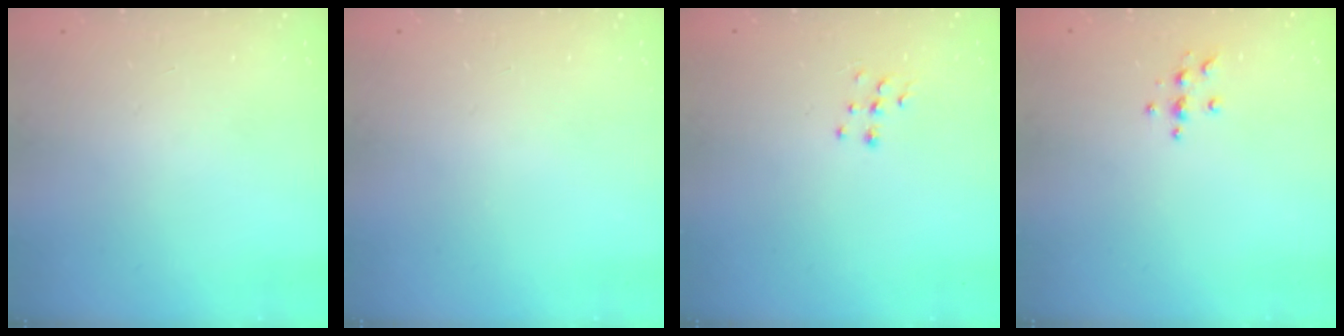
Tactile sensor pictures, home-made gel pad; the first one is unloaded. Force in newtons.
{"total": 0.0}
{"total": 5.2, "press": 5.2, "slide": 0.3}
{"total": 4.3, "press": 4.3, "slide": 0.5}